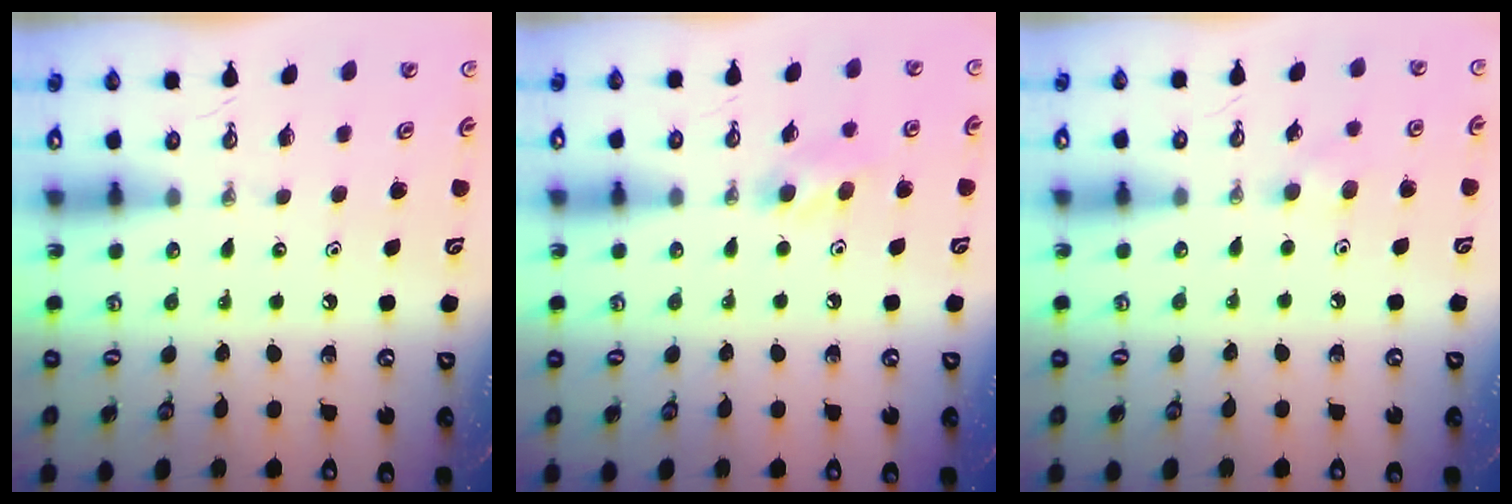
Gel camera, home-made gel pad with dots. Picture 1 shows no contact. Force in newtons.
{"total": 8.4, "press": 7.5, "slide": 3.7}
{"total": 5.4, "press": 5.4, "slide": 0.7}